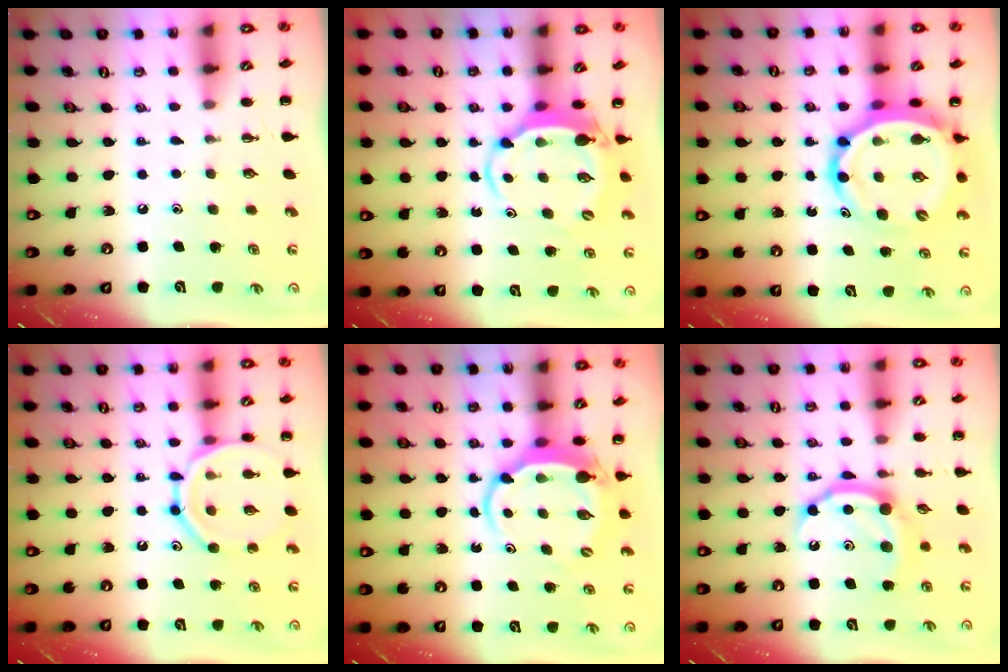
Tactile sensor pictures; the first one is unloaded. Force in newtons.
{"total": 5.5, "press": 5.4, "slide": 1.0}
{"total": 11.2, "press": 10.8, "slide": 3.0}
{"total": 14.4, "press": 14.3, "slide": 1.5}
{"total": 5.6, "press": 5.5, "slide": 1.0}
{"total": 10.5, "press": 10.5, "slide": 0.6}